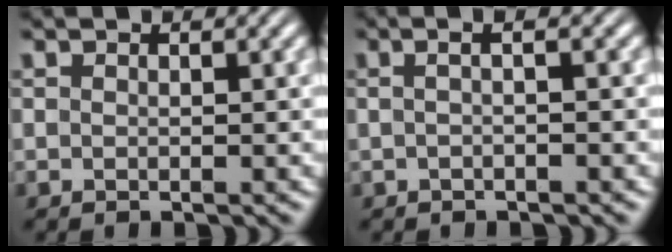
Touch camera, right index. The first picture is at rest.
{"total": 2.1, "force": [-0.1, 0.2, 2.1], "torque": [-0.027, 0.013, -0.009]}